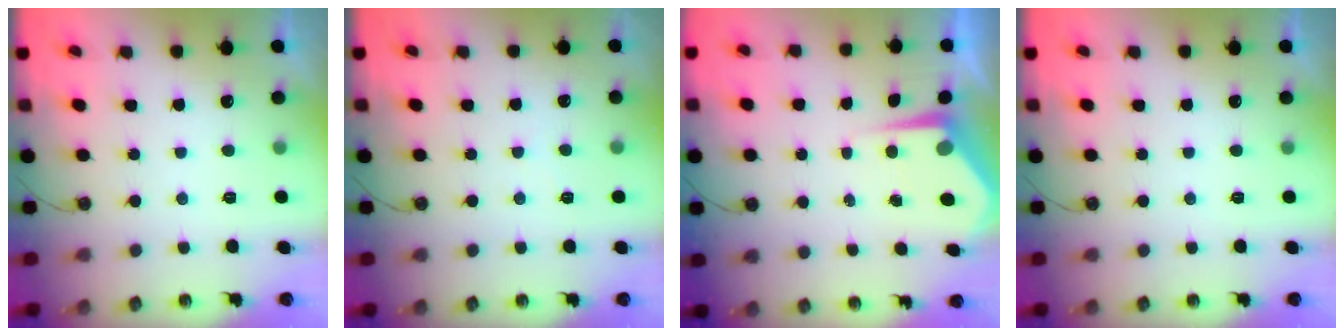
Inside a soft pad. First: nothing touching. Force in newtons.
{"total": 1.9, "press": 1.9, "slide": 0.3}
{"total": 4.5, "press": 4.5, "slide": 0.5}
{"total": 0.0}